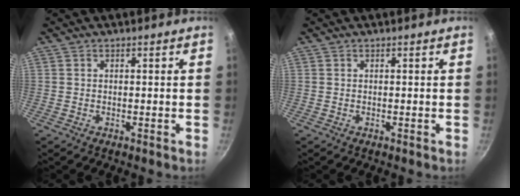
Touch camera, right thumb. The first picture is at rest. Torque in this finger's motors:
{"motor_torque": [0.21, -0.16, 0.22, 0.05, 0.05]}